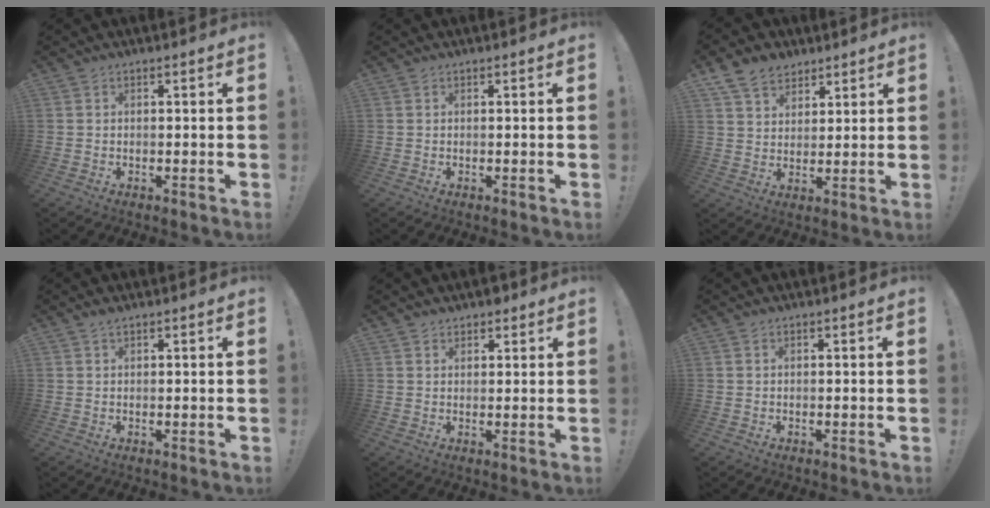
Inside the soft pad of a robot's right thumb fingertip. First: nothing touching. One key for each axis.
{"total": 0.0}
{"total": 9.0, "fx": 6.1, "fy": 6.2, "fz": 2.5, "tx": -0.045, "ty": -0.033, "tz": 0.121}
{"total": 1.0, "fx": 0.8, "fy": 0.1, "fz": 0.6, "tx": -0.011, "ty": 0.001, "tz": 0.014}
{"total": 2.4, "fx": 2.0, "fy": 1.2, "fz": 0.3, "tx": 0.013, "ty": -0.014, "tz": 0.036}
{"total": 0.0}